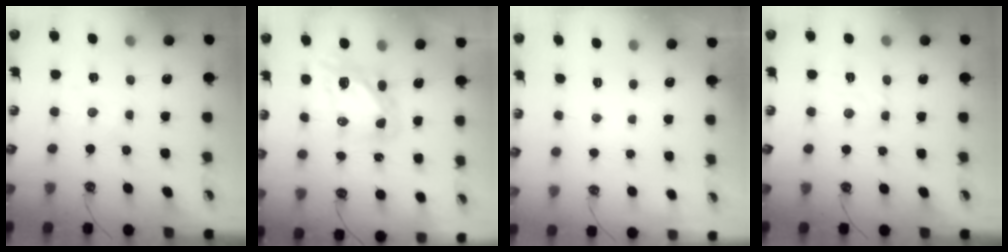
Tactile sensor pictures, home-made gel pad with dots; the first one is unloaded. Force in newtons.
{"total": 13.6, "press": 13.5, "slide": 1.2}
{"total": 0.0}
{"total": 2.8, "press": 2.8, "slide": 0.4}